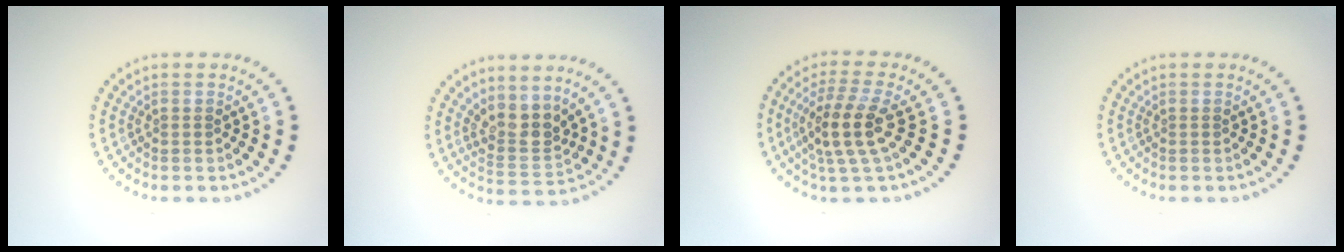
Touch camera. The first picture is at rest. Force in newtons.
{"total": 3.1, "press": 2.5, "slide": 1.8}
{"total": 4.3, "press": 3.7, "slide": 2.1}
{"total": 0.0}